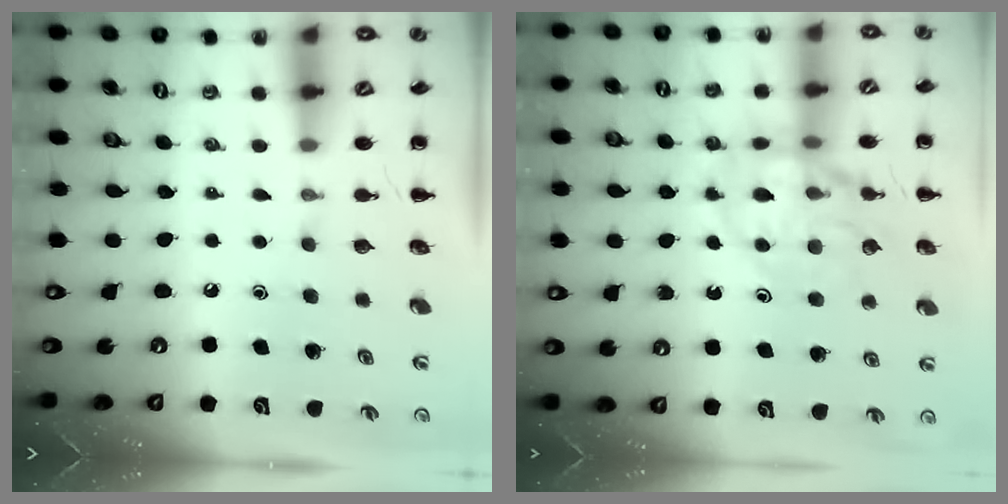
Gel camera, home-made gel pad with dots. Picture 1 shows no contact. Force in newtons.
{"total": 13.6, "press": 13.4, "slide": 2.5}